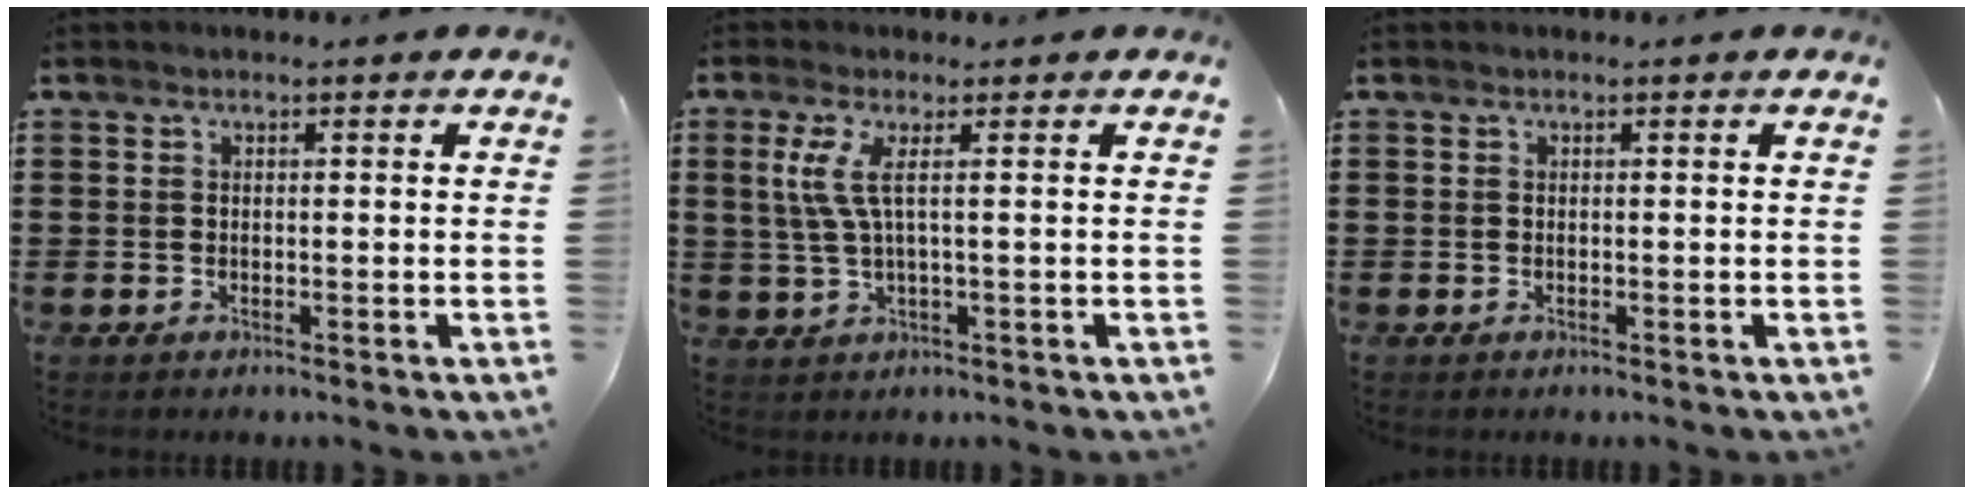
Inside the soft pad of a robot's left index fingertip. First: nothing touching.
{"total": 4.4, "force": [0.9, 0.1, 4.3], "torque": [-0.107, -0.016, 0.008]}
{"total": 0.0}